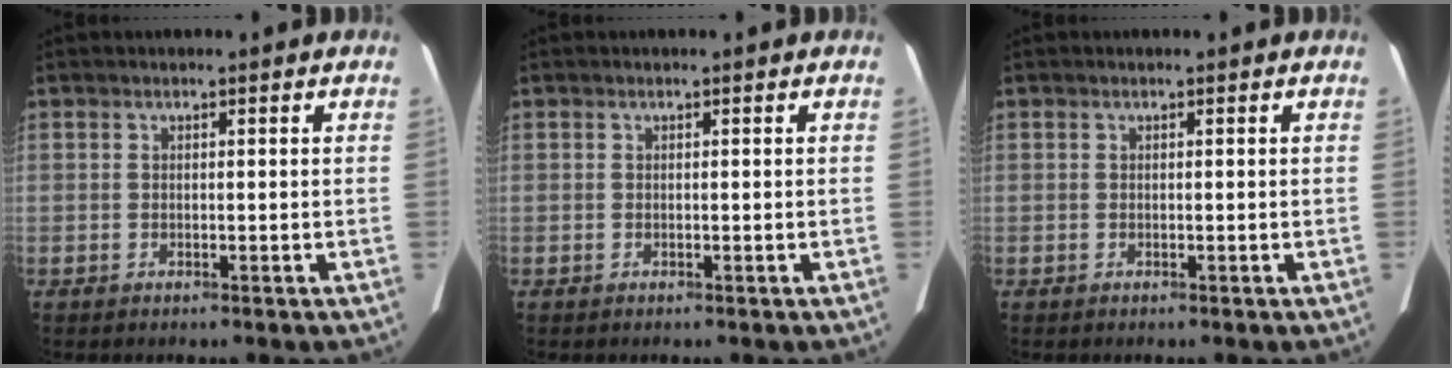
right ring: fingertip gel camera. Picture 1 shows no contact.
{"total": 0.0}
{"total": 0.0}